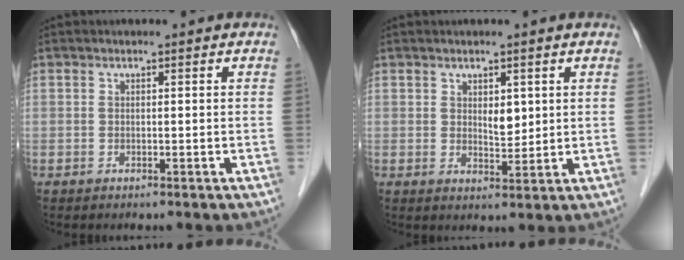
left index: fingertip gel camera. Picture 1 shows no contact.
{"total": 2.7, "force": [1.0, 1.3, 2.1], "torque": [-0.035, -0.002, 0.021]}